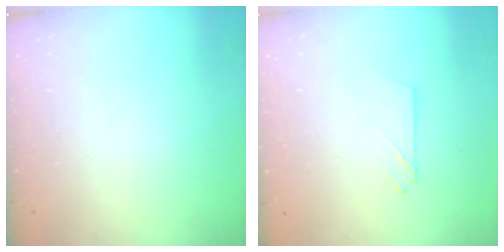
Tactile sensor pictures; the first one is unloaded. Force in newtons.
{"total": 2.1, "press": 2.1, "slide": 0.2}